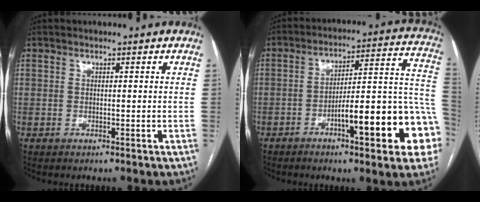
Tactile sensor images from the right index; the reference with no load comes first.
{"total": 18.1, "force": [-6.6, 2.9, 16.6], "torque": [-0.168, 0.036, -0.083]}